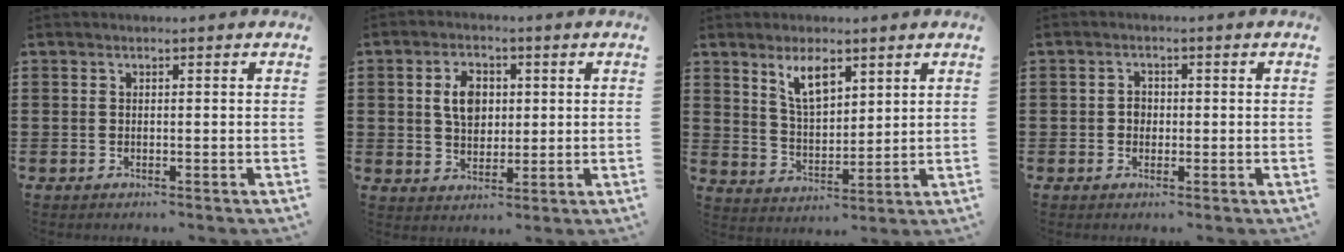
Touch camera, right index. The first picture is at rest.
{"total": 5.8, "force": [1.0, 4.0, 4.2], "torque": [-0.085, 0.014, 0.013]}
{"total": 6.4, "force": [3.8, 2.7, 4.4], "torque": [-0.089, 0.002, 0.067]}
{"total": 1.6, "force": [-0.2, 1.3, 0.9], "torque": [-0.018, 0.005, -0.006]}